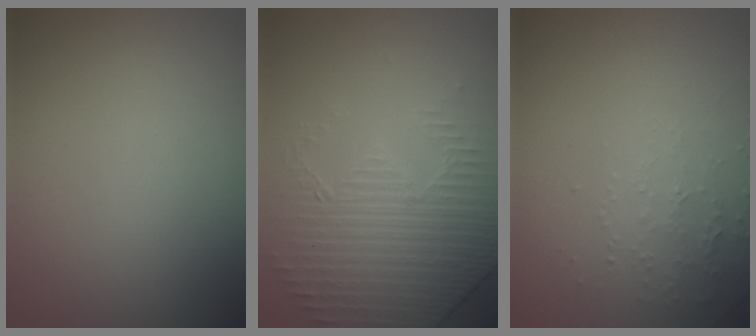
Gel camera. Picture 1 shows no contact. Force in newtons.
{"total": 4.5, "press": 3.6, "slide": 2.8}
{"total": 1.9, "press": 1.8, "slide": 0.6}